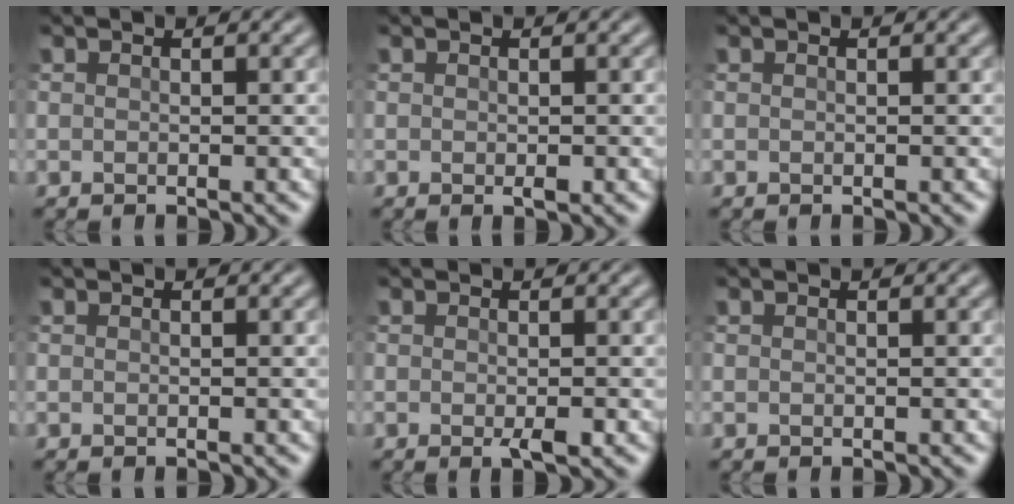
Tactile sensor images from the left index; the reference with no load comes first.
{"total": 0.7, "force": [-0.2, 0.3, 0.6], "torque": [-0.011, -0.001, -0.001]}
{"total": 0.0}
{"total": 0.0}
{"total": 1.4, "force": [-0.5, 0.2, 1.3], "torque": [-0.021, -0.004, -0.008]}
{"total": 0.0}